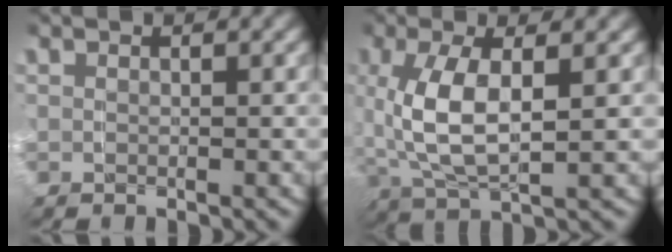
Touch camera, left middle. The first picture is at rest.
{"total": 5.8, "force": [0.5, 2.8, 5.1], "torque": [-0.125, -0.002, 0.013]}